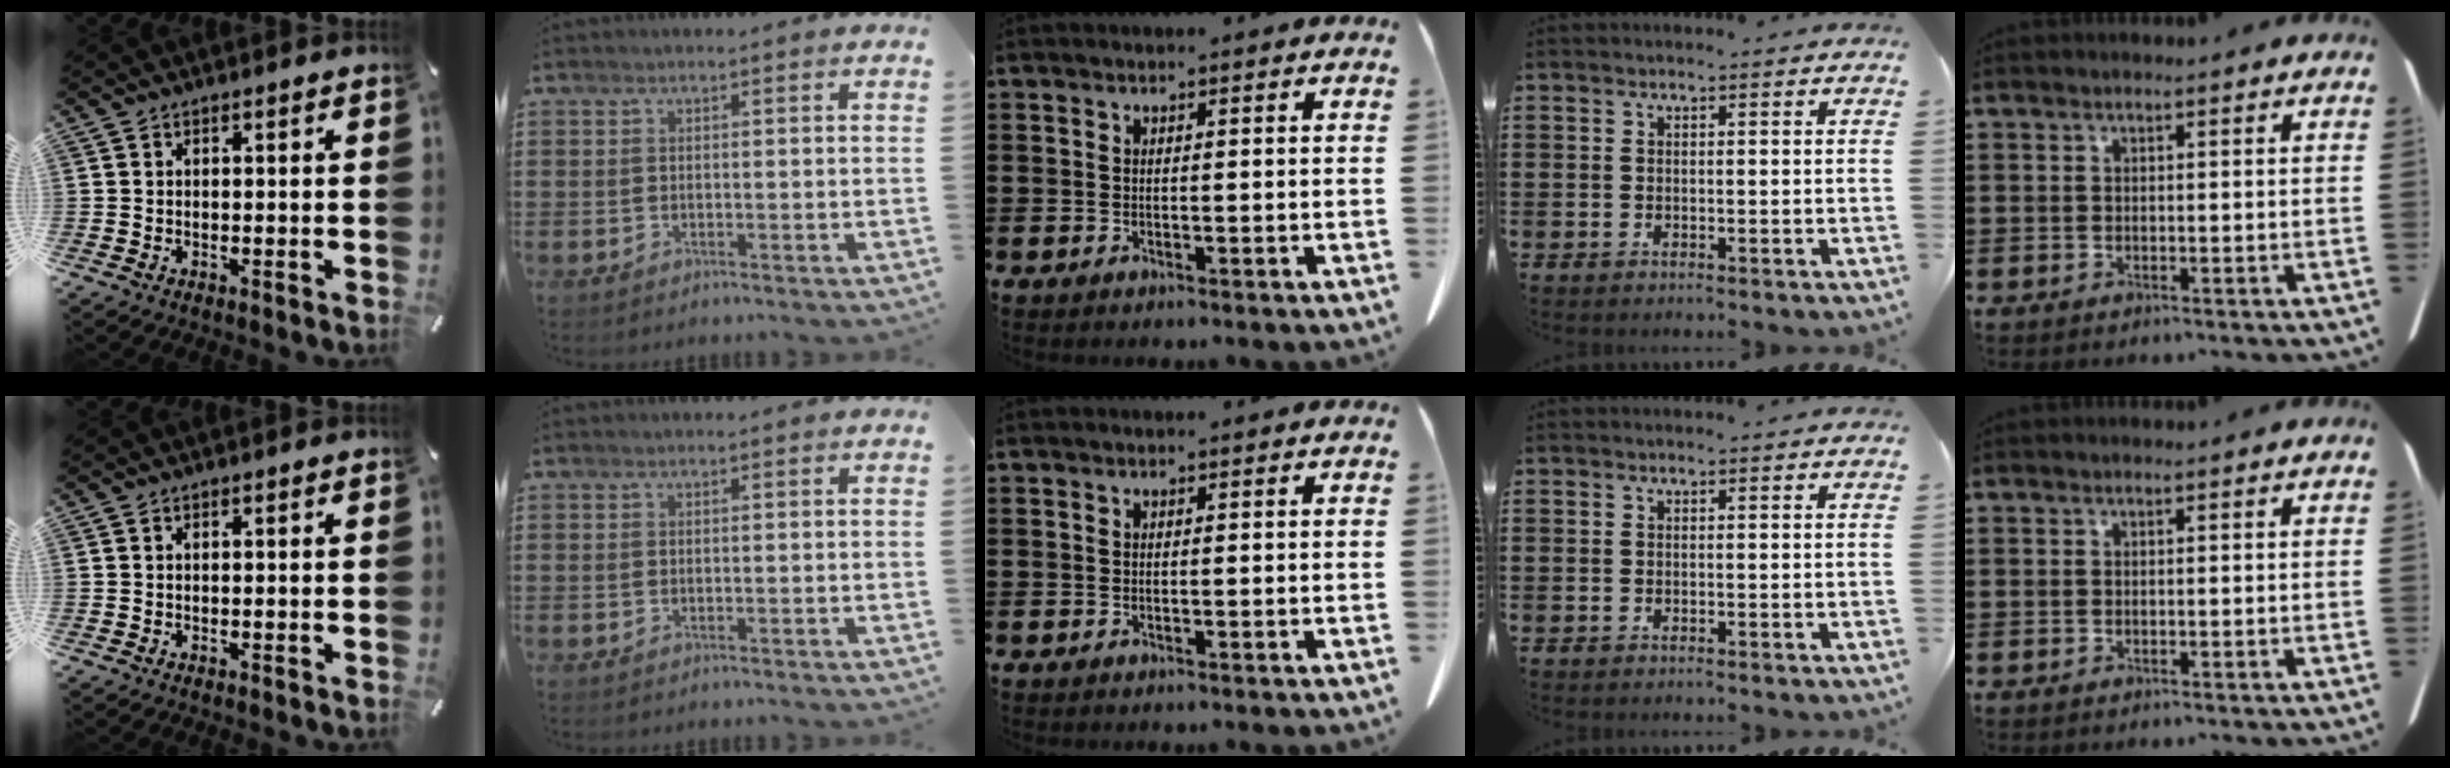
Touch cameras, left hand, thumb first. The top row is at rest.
{}